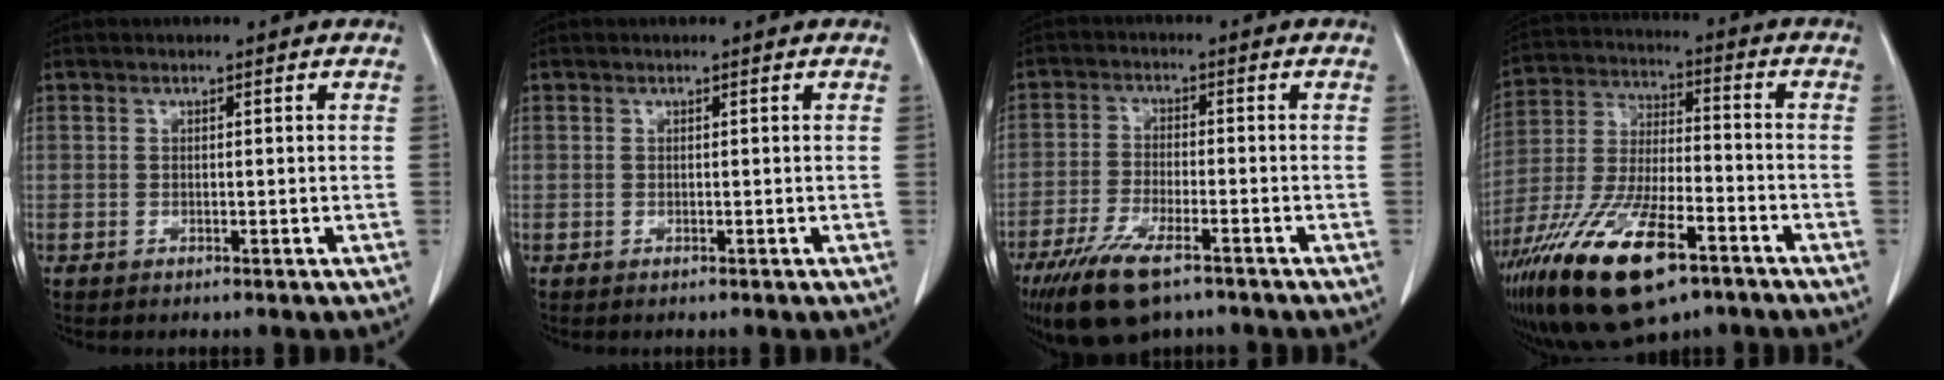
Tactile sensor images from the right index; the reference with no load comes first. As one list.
[{"total": 0.0}, {"total": 10.6, "force": [-7.2, 3.3, 7.0], "torque": [-0.133, -0.020, -0.127]}, {"total": 18.6, "force": [-10.8, 5.9, 14.0], "torque": [-0.299, -0.025, -0.194]}]